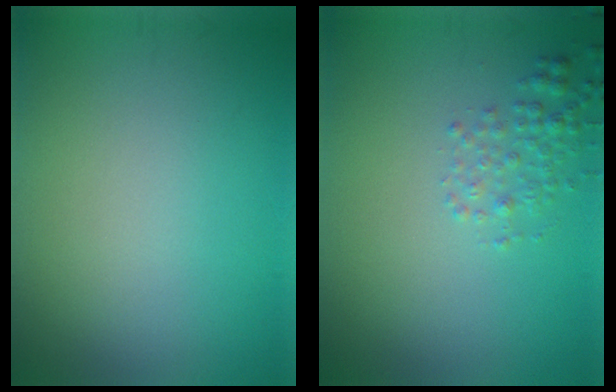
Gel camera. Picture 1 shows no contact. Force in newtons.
{"total": 1.9, "press": 1.9, "slide": 0.1}